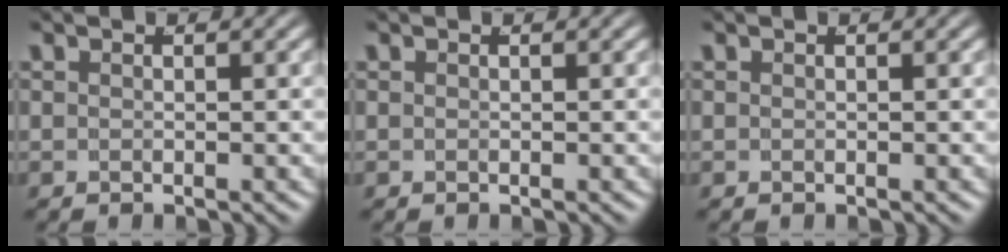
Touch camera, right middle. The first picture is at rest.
{"total": 0.0}
{"total": 0.0}